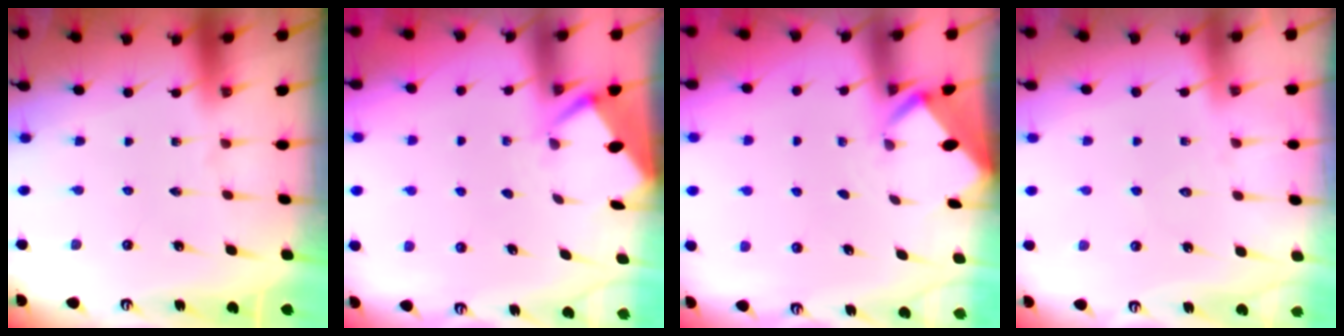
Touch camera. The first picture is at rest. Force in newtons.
{"total": 2.6, "press": 2.6, "slide": 0.3}
{"total": 2.1, "press": 2.1, "slide": 0.2}
{"total": 5.7, "press": 5.7, "slide": 0.7}